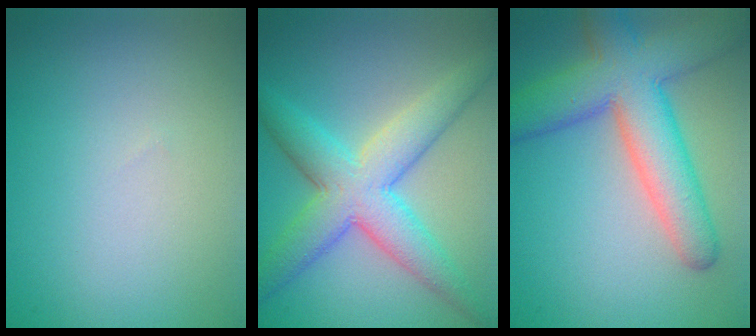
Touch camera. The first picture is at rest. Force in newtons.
{"total": 7.1, "press": 7.1, "slide": 0.2}
{"total": 8.5, "press": 8.5, "slide": 0.4}